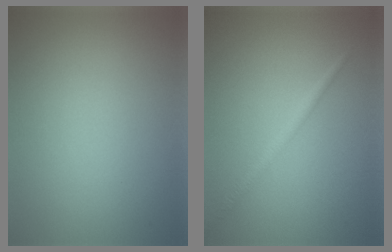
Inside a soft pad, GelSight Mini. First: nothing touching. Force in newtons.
{"total": 1.6, "press": 1.6, "slide": 0.1}